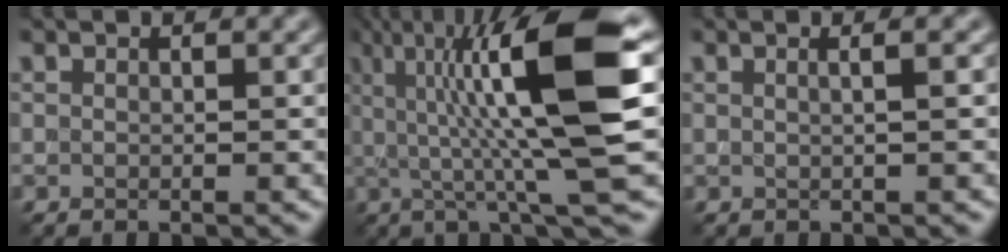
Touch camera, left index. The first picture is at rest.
{"total": 13.4, "force": [2.4, 2.6, 12.9], "torque": [-0.201, 0.014, 0.041]}
{"total": 2.0, "force": [0.6, 0.8, 1.8], "torque": [-0.010, 0.004, -0.012]}